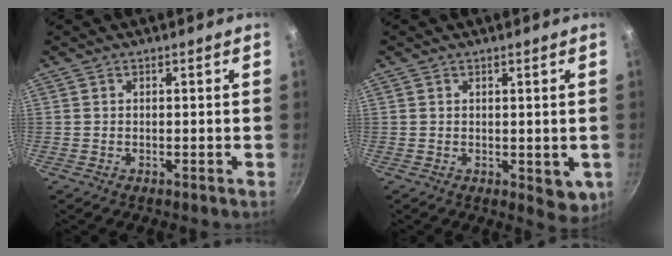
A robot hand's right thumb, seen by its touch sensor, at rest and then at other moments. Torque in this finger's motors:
{"motor_torque": [0.31, 0.49, 0.51, 0.26, 0.06]}